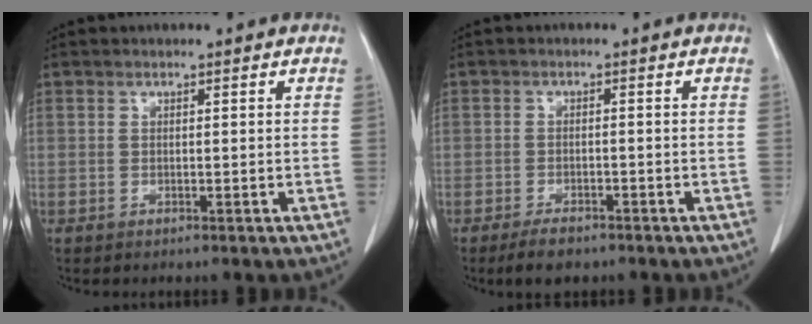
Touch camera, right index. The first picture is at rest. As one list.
[{"total": 3.5, "force": [-2.6, 1.4, 1.8], "torque": [-0.034, -0.002, -0.040]}]